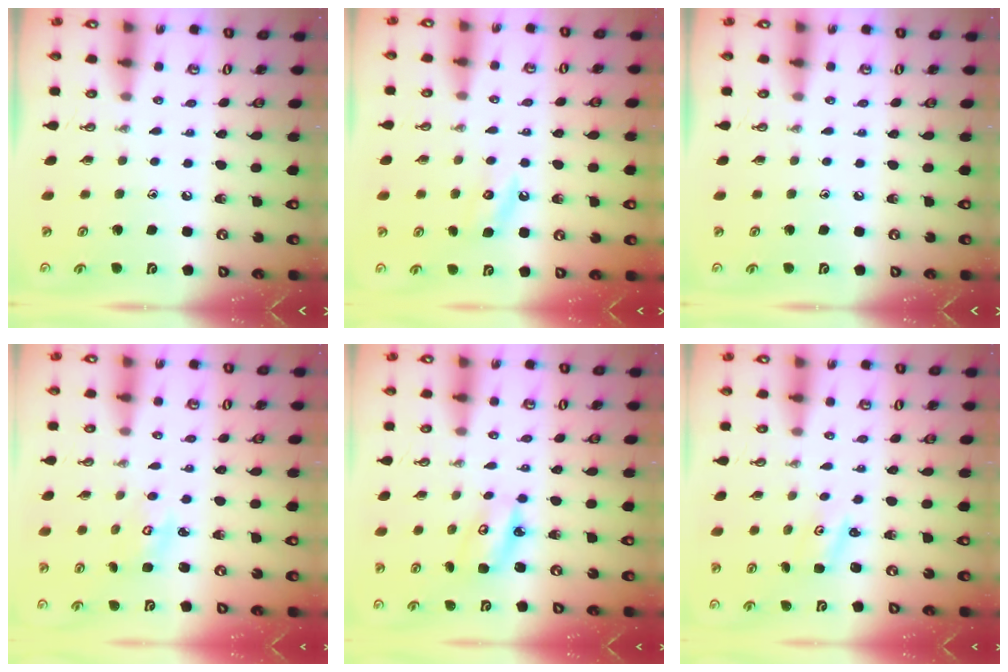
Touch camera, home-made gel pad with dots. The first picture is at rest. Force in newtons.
{"total": 4.3, "press": 4.2, "slide": 0.5}
{"total": 0.0}
{"total": 3.6, "press": 3.6, "slide": 0.4}
{"total": 4.3, "press": 4.3, "slide": 0.4}
{"total": 2.0, "press": 2.0, "slide": 0.2}